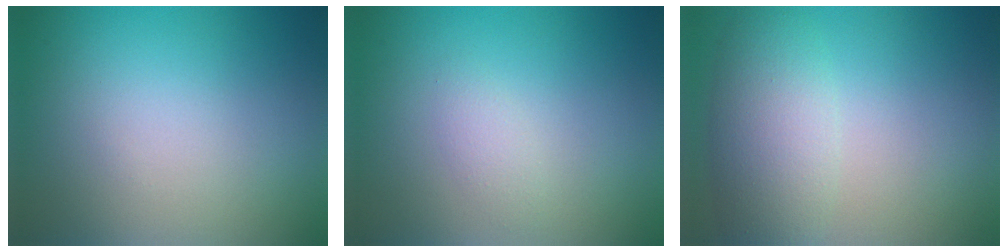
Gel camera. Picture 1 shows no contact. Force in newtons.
{"total": 1.1, "press": 1.1, "slide": 0.1}
{"total": 4.5, "press": 4.5, "slide": 0.2}